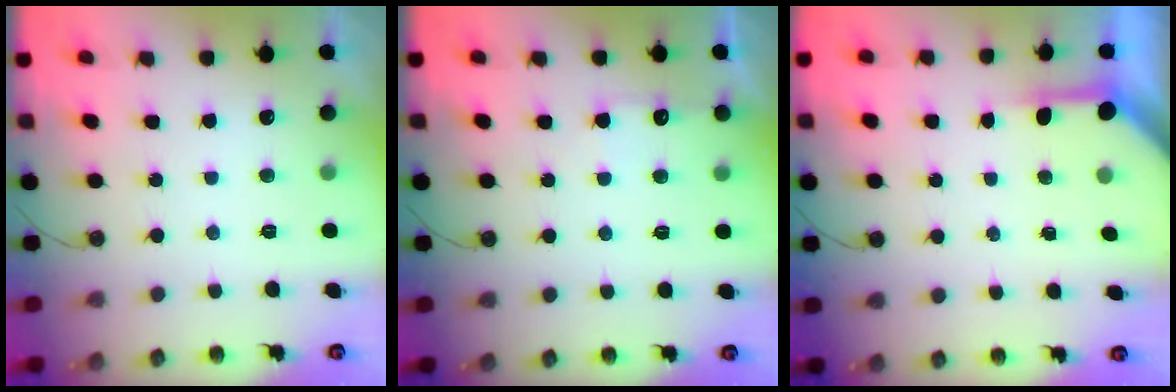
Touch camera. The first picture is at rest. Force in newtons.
{"total": 6.2, "press": 6.1, "slide": 0.9}
{"total": 3.8, "press": 3.8, "slide": 0.5}